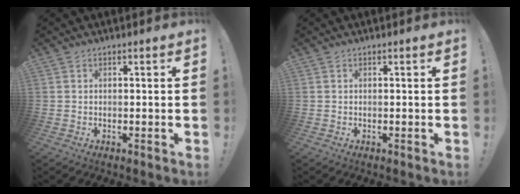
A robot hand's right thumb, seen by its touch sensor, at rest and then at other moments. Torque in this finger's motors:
{"motor_torque": [-0.11, -0.02, 0.03, -0.01, 0.07]}